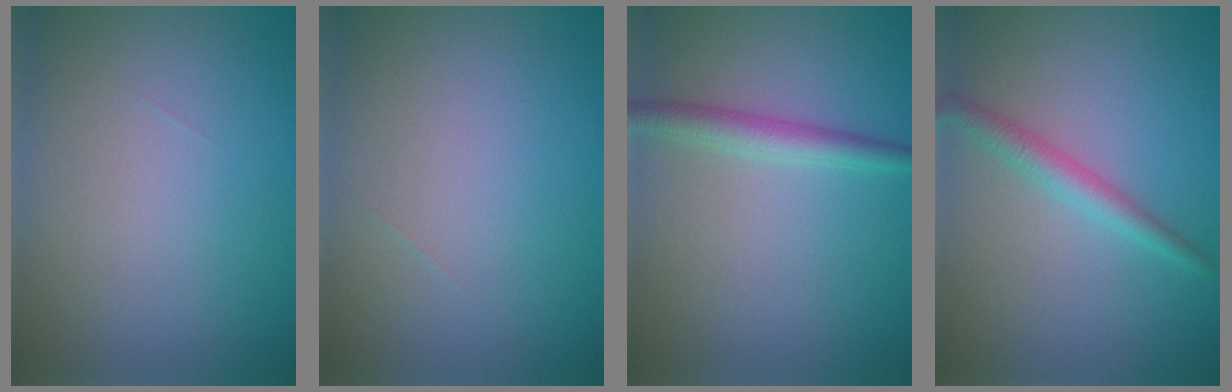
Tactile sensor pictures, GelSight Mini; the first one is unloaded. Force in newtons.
{"total": 0.0}
{"total": 2.4, "press": 2.4, "slide": 0.1}
{"total": 2.3, "press": 2.3, "slide": 0.0}